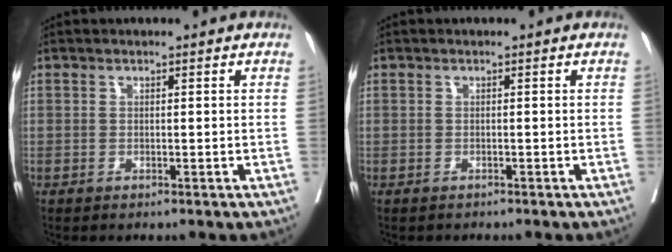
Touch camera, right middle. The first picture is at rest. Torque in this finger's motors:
{"motor_torque": [-0.31, 0.18, 0.00, -0.01]}